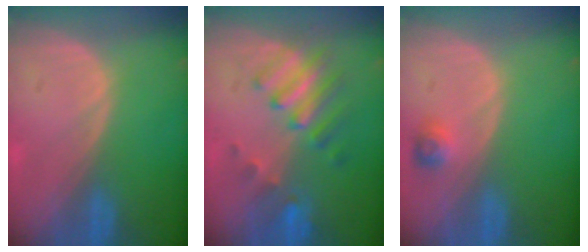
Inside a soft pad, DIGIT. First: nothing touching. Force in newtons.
{"total": 7.4, "press": 6.8, "slide": 3.0}
{"total": 2.4, "press": 2.2, "slide": 0.9}